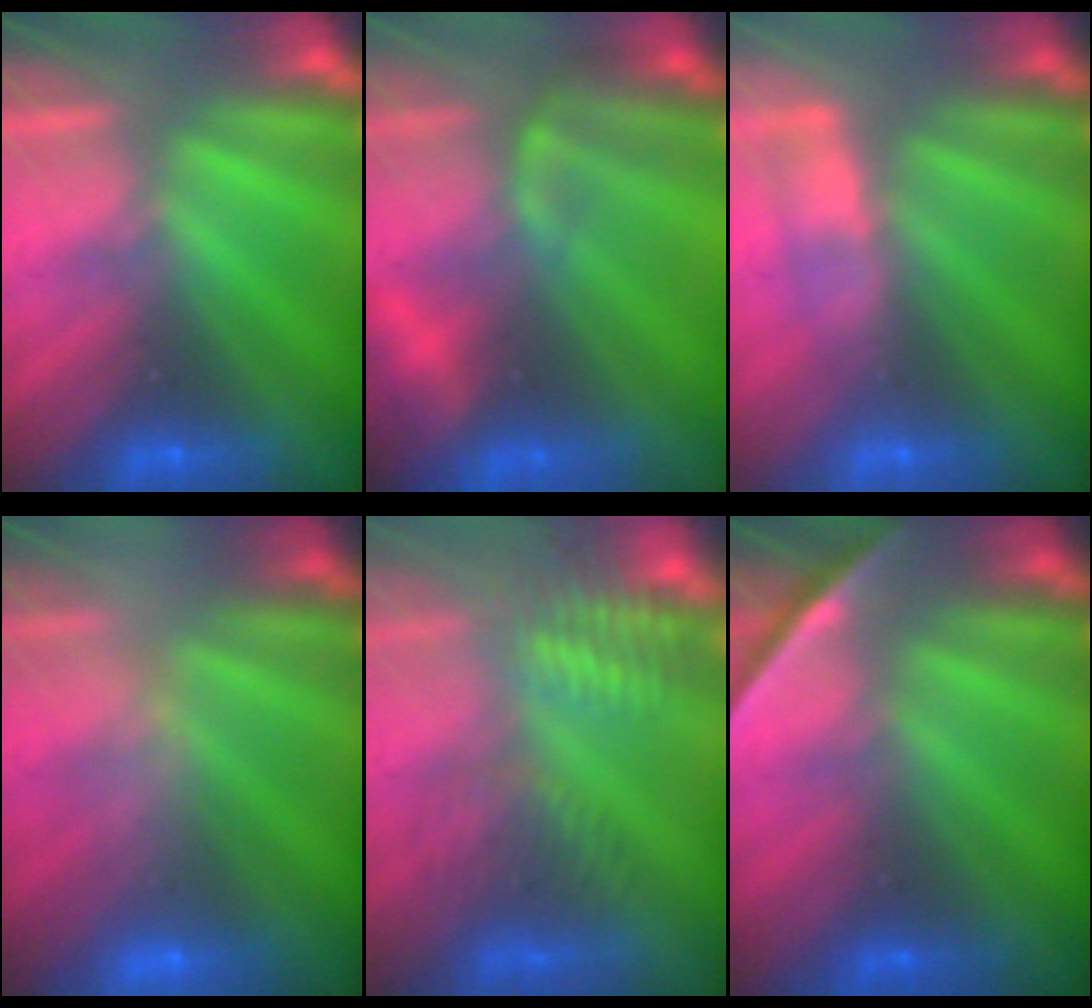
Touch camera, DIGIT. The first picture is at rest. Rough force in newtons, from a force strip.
{"total": 8.1}
{"total": 3.0}
{"total": 2.4}
{"total": 4.8}
{"total": 1.9}